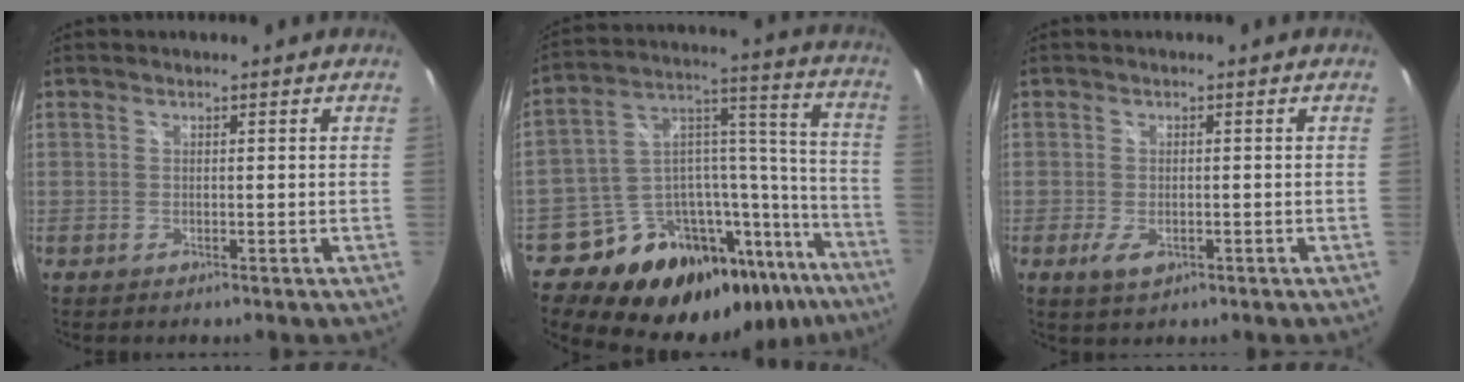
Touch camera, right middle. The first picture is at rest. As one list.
[{"total": 27.6, "force": [-20.0, 13.1, 13.8], "torque": [-0.183, 0.059, -0.282]}, {"total": 3.2, "force": [-1.3, 1.8, 2.3], "torque": [-0.047, -0.008, -0.021]}]